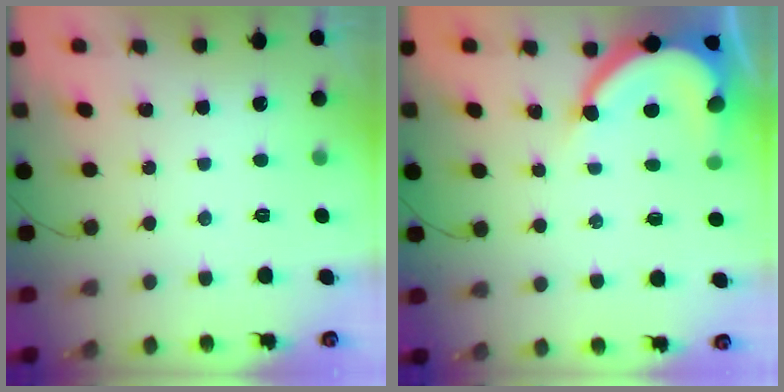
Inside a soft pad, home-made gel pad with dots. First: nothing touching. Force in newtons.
{"total": 9.6, "press": 9.5, "slide": 0.9}